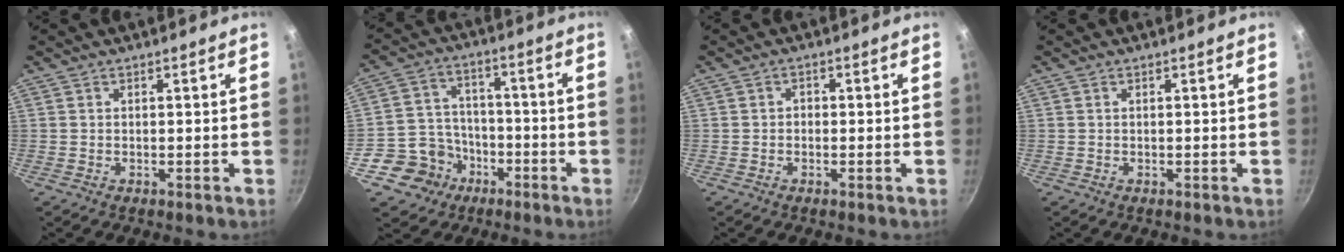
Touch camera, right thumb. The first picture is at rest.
{"total": 10.3, "force": [-4.9, 8.8, 2.5], "torque": [-0.014, 0.050, -0.082]}
{"total": 1.2, "force": [-0.2, 1.0, 0.6], "torque": [-0.009, 0.005, -0.006]}
{"total": 0.0}